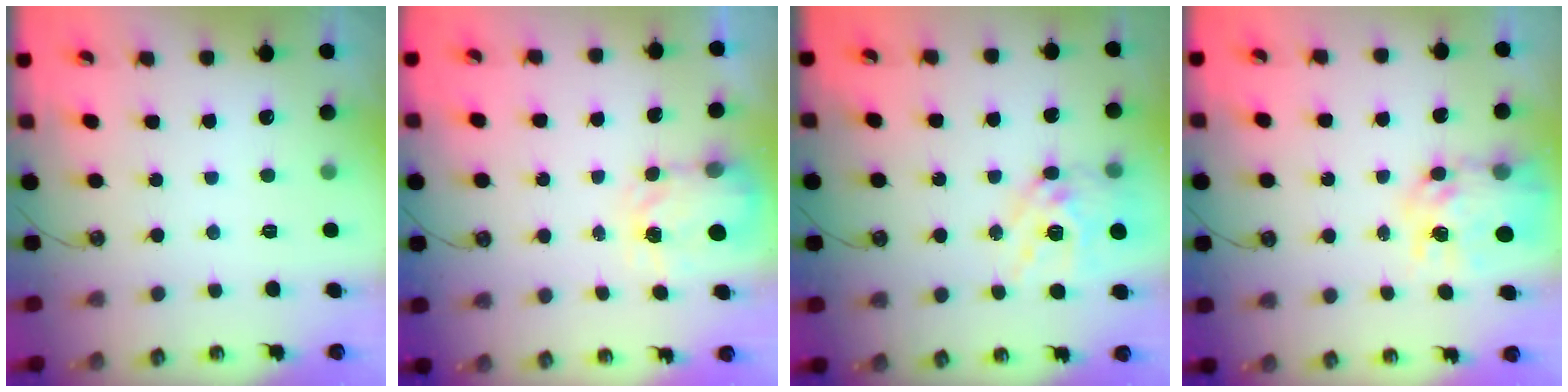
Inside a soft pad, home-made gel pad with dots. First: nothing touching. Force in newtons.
{"total": 3.5, "press": 3.4, "slide": 0.5}
{"total": 14.5, "press": 14.4, "slide": 1.3}
{"total": 11.2, "press": 11.2, "slide": 1.1}